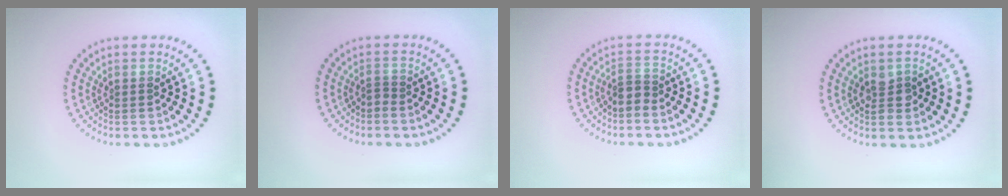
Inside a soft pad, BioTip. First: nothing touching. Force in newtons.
{"total": 0.6, "press": 0.3, "slide": 0.5}
{"total": 1.4, "press": 1.0, "slide": 1.0}
{"total": 2.0, "press": 1.9, "slide": 0.2}